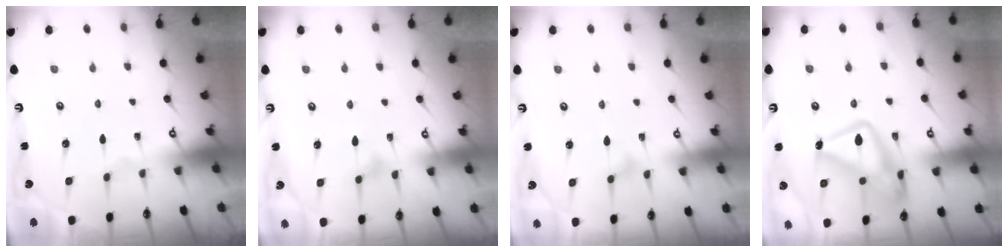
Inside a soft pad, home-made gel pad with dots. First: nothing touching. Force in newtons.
{"total": 8.3, "press": 8.3, "slide": 0.5}
{"total": 7.1, "press": 7.1, "slide": 0.5}
{"total": 18.4, "press": 18.3, "slide": 1.6}